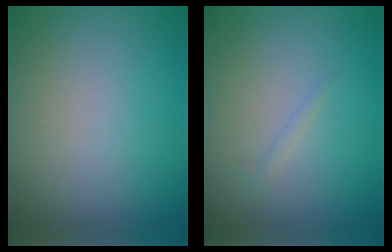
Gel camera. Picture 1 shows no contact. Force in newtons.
{"total": 0.6, "press": 0.6, "slide": 0.1}